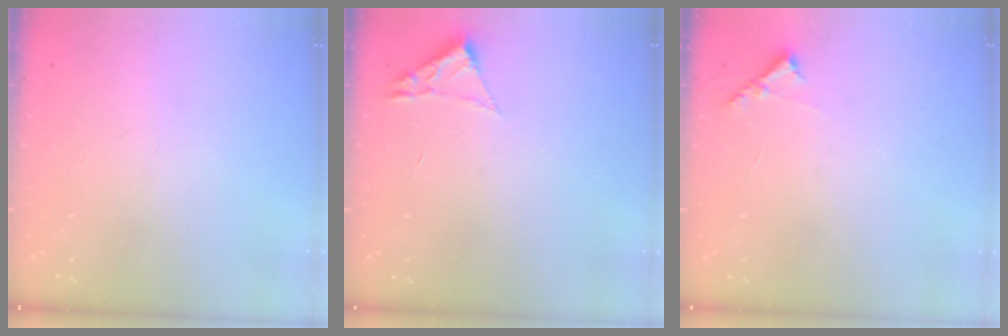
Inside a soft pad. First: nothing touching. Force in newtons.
{"total": 1.8, "press": 1.8, "slide": 0.2}
{"total": 5.8, "press": 5.8, "slide": 0.5}